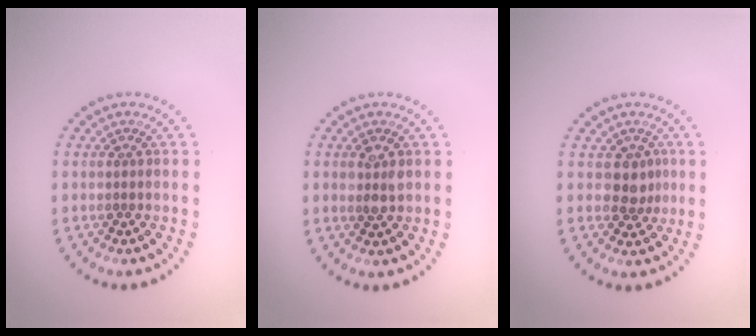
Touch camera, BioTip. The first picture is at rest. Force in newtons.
{"total": 2.0, "press": 2.0, "slide": 0.3}
{"total": 2.2, "press": 1.9, "slide": 1.1}